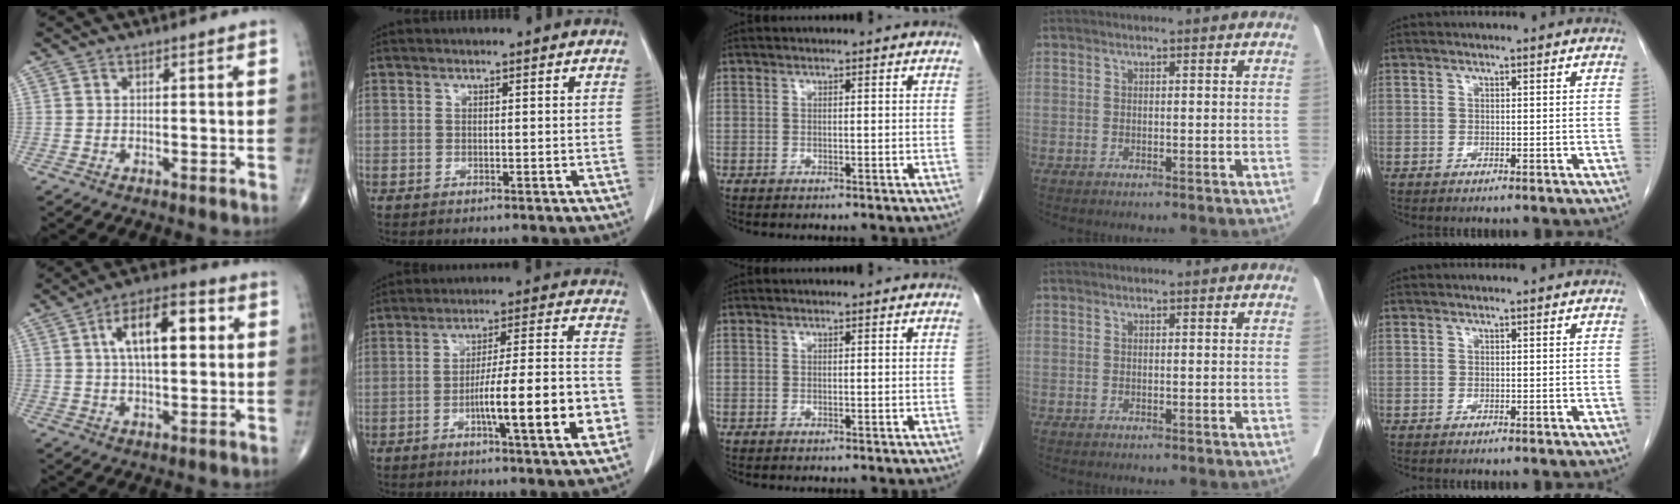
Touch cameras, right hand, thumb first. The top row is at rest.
{"thumb": {"total": 13.6, "force": [3.1, 6.2, 11.7], "torque": [-0.174, 0.016, 0.045]}, "index": {"total": 16.0, "force": [-5.1, 1.0, 15.1], "torque": [-0.235, 0.007, -0.077]}}